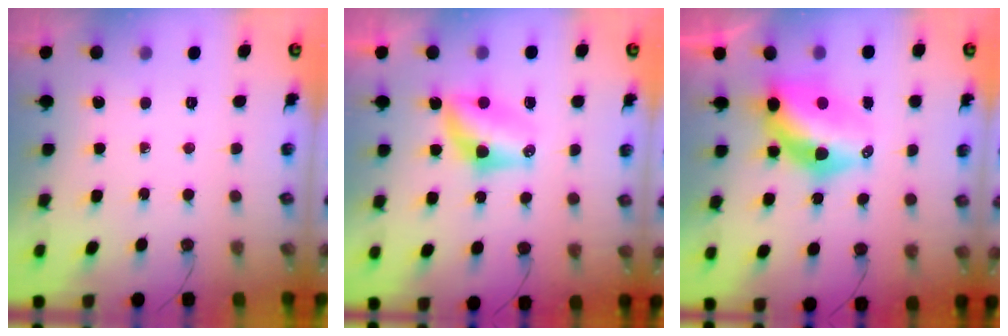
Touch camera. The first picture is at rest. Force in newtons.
{"total": 6.8, "press": 6.8, "slide": 0.5}
{"total": 10.4, "press": 10.4, "slide": 0.9}